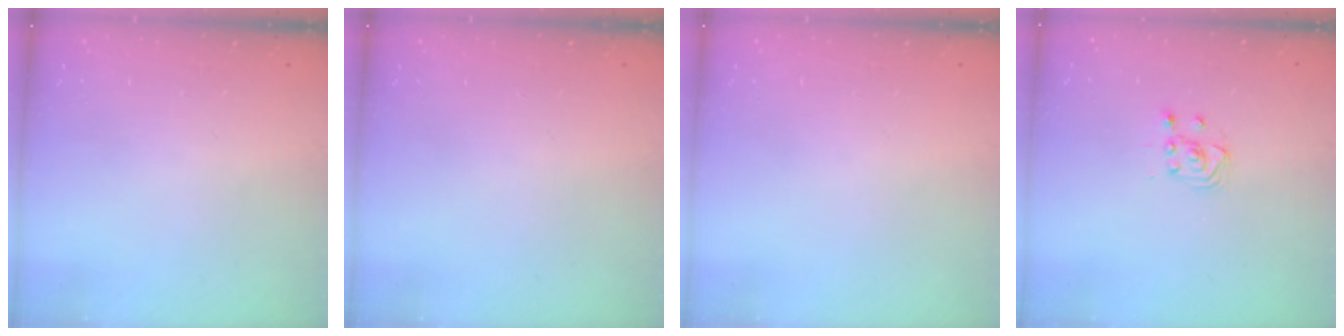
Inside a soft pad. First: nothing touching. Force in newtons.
{"total": 0.0}
{"total": 0.0}
{"total": 2.5, "press": 2.2, "slide": 1.1}